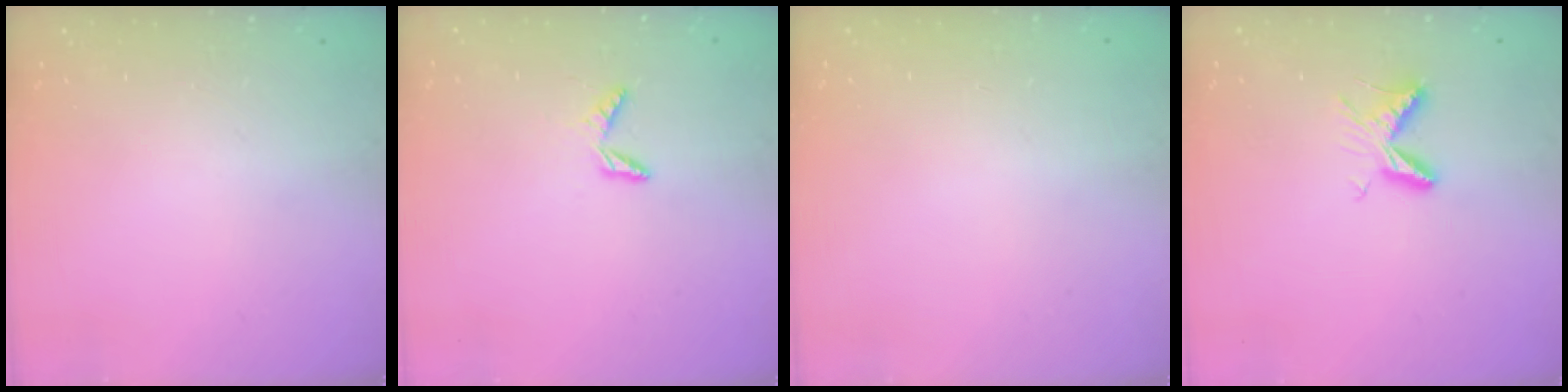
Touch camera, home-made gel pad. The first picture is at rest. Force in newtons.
{"total": 4.8, "press": 4.7, "slide": 0.4}
{"total": 0.0}
{"total": 7.1, "press": 7.0, "slide": 0.7}